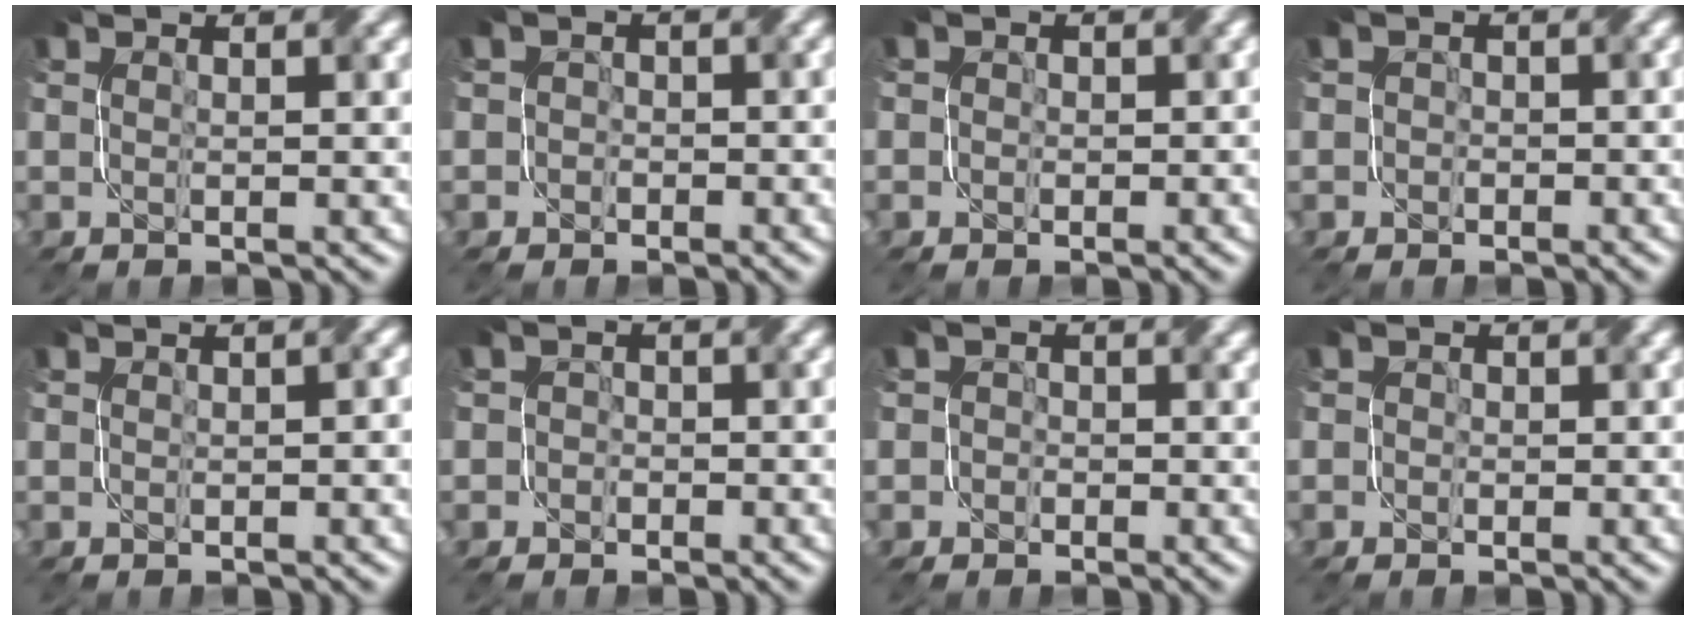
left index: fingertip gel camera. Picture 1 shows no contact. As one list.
[{"total": 2.3, "force": [-0.4, 2.3, 0.4], "torque": [0.010, 0.006, -0.020]}, {"total": 2.0, "force": [0.2, 1.9, 0.6], "torque": [0.004, 0.005, -0.013]}, {"total": 2.0, "force": [-0.2, 2.0, 0.5], "torque": [0.006, 0.002, -0.011]}, {"total": 1.1, "force": [0.1, 0.5, 1.0], "torque": [-0.012, 0.005, 0.003]}, {"total": 2.7, "force": [-0.5, 2.6, 0.5], "torque": [0.010, 0.011, -0.029]}, {"total": 2.6, "force": [-0.2, 2.6, 0.4], "torque": [0.010, 0.012, -0.028]}, {"total": 1.7, "force": [0.3, 1.6, 0.5], "torque": [0.003, 0.004, -0.010]}]